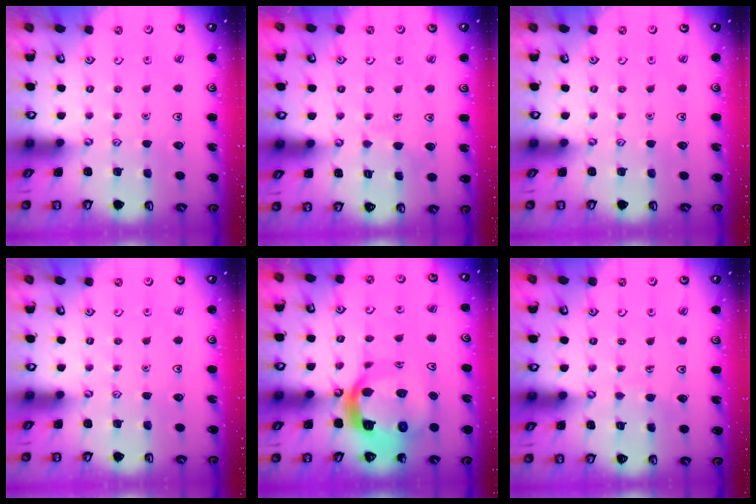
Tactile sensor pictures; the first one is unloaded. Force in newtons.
{"total": 4.9, "press": 4.9, "slide": 0.2}
{"total": 0.0}
{"total": 0.0}
{"total": 15.7, "press": 15.6, "slide": 1.7}
{"total": 2.3, "press": 2.3, "slide": 0.1}